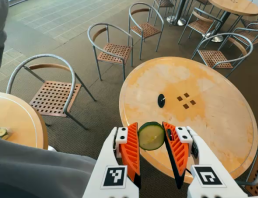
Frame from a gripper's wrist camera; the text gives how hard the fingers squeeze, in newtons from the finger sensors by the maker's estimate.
{"total": 9.7, "left": 9.9, "right": 9.4}